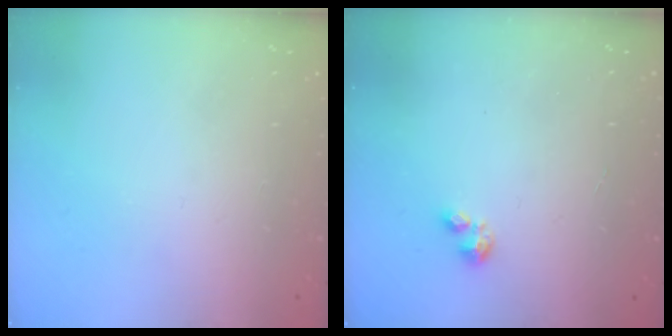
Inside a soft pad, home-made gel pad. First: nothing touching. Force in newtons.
{"total": 0.7, "press": 0.6, "slide": 0.2}